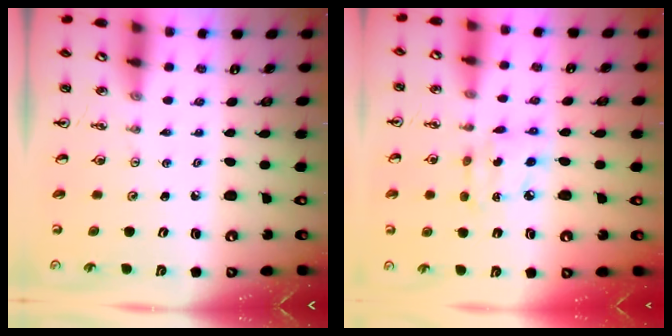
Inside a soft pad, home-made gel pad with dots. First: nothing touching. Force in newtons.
{"total": 6.8, "press": 6.8, "slide": 0.4}